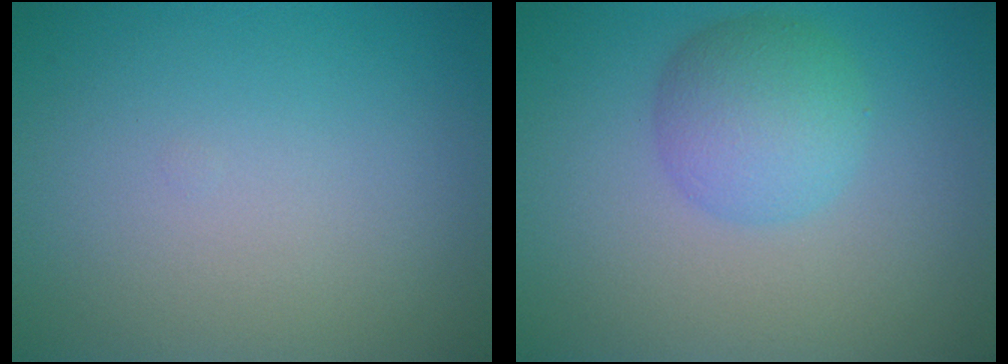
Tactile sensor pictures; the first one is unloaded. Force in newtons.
{"total": 4.0, "press": 4.0, "slide": 0.0}